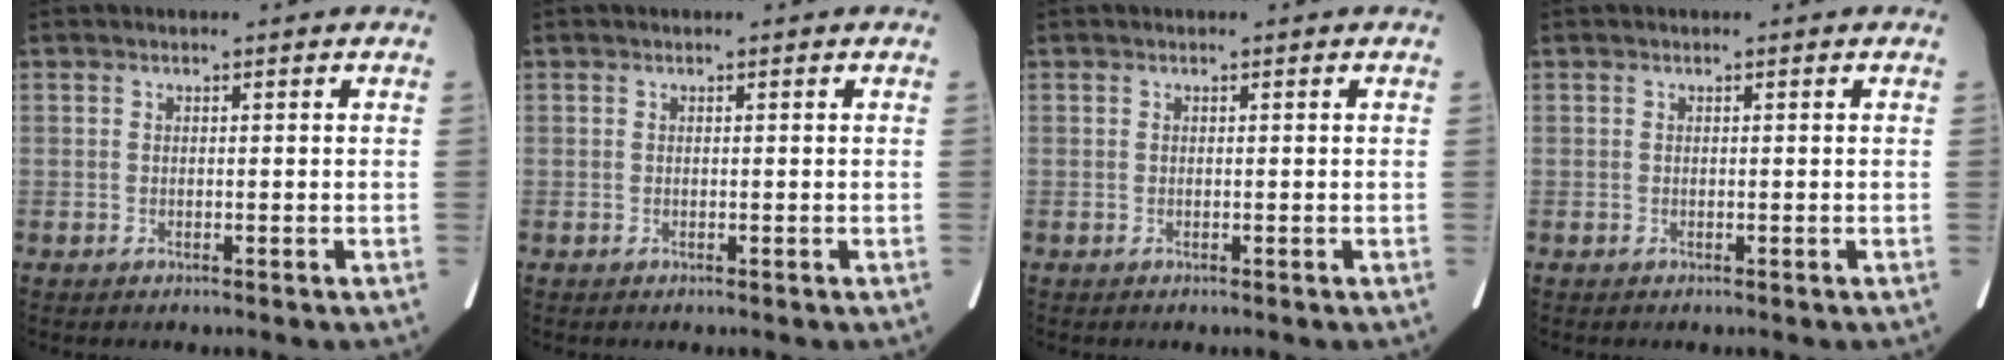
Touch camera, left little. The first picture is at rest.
{"total": 0.0}
{"total": 0.0}
{"total": 0.0}